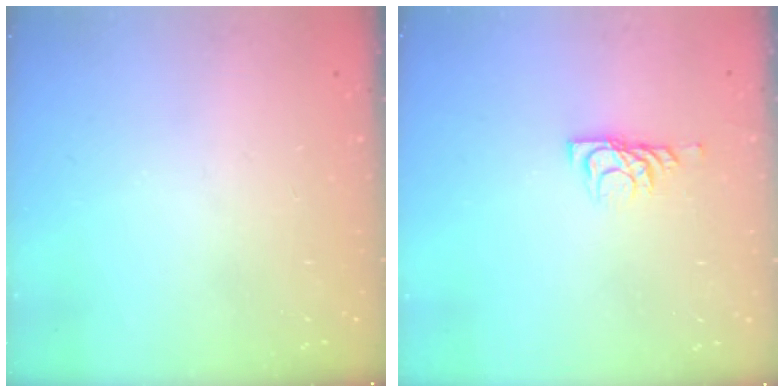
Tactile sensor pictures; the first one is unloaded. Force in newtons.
{"total": 6.2, "press": 6.2, "slide": 0.7}